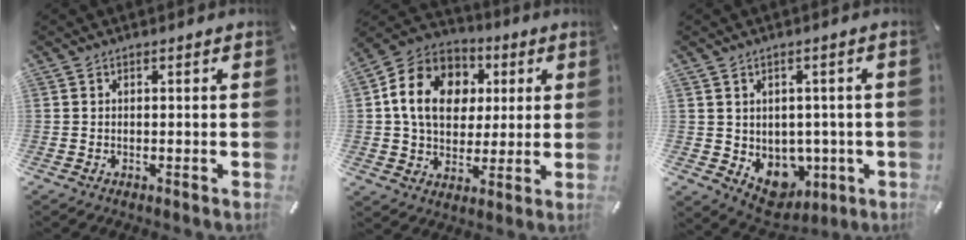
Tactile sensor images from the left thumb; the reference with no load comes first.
{"total": 15.2, "force": [2.7, 12.8, 7.7], "torque": [-0.149, 0.016, 0.051]}
{"total": 6.9, "force": [0.2, 6.6, 2.1], "torque": [-0.027, -0.022, 0.013]}